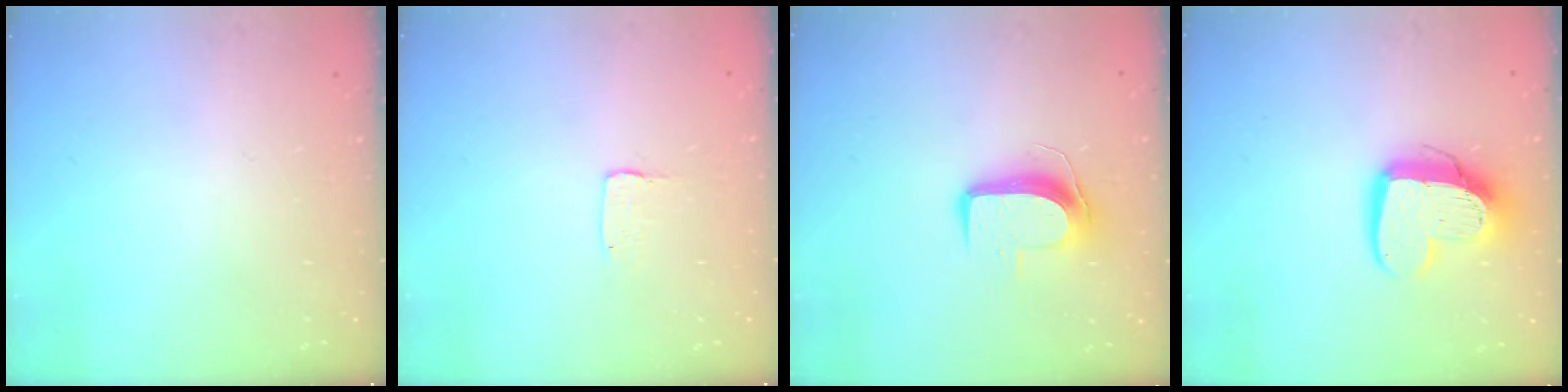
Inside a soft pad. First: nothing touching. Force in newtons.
{"total": 1.3, "press": 1.2, "slide": 0.1}
{"total": 10.1, "press": 10.1, "slide": 0.9}
{"total": 13.5, "press": 13.5, "slide": 1.1}